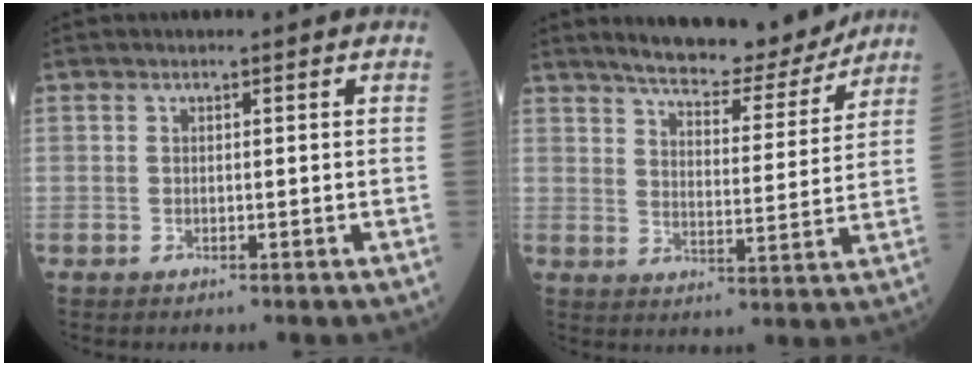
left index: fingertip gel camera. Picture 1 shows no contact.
{"total": 13.4, "force": [12.3, 2.1, 4.9], "torque": [-0.071, -0.012, 0.172]}